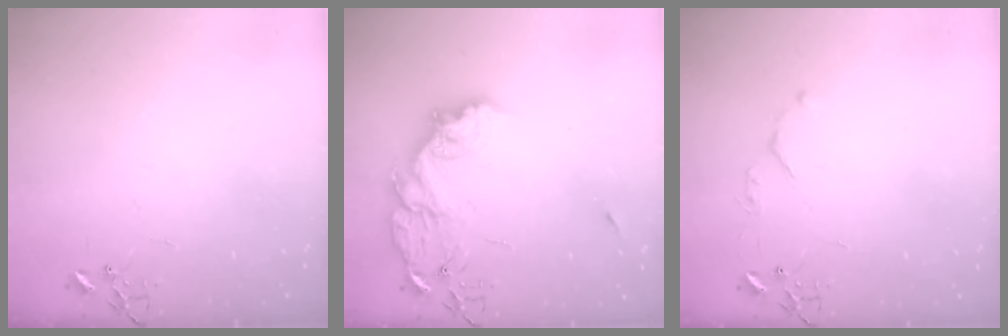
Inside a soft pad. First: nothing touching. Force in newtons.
{"total": 15.3, "press": 15.2, "slide": 1.1}
{"total": 4.3, "press": 4.3, "slide": 0.7}